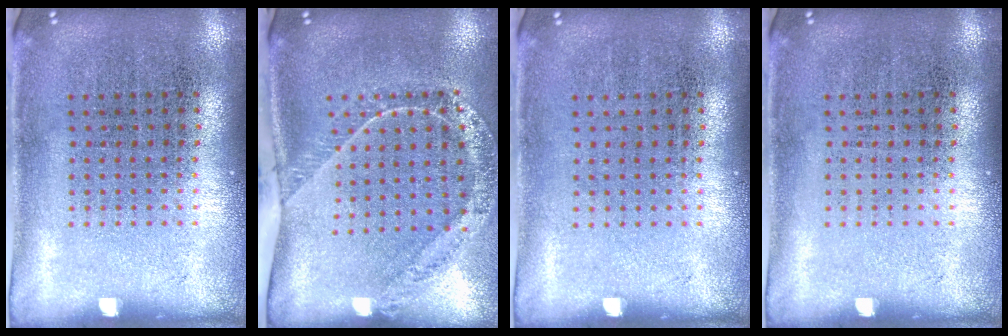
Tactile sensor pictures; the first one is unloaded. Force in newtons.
{"total": 1.6, "press": 1.5, "slide": 0.6}
{"total": 0.0}
{"total": 0.0}